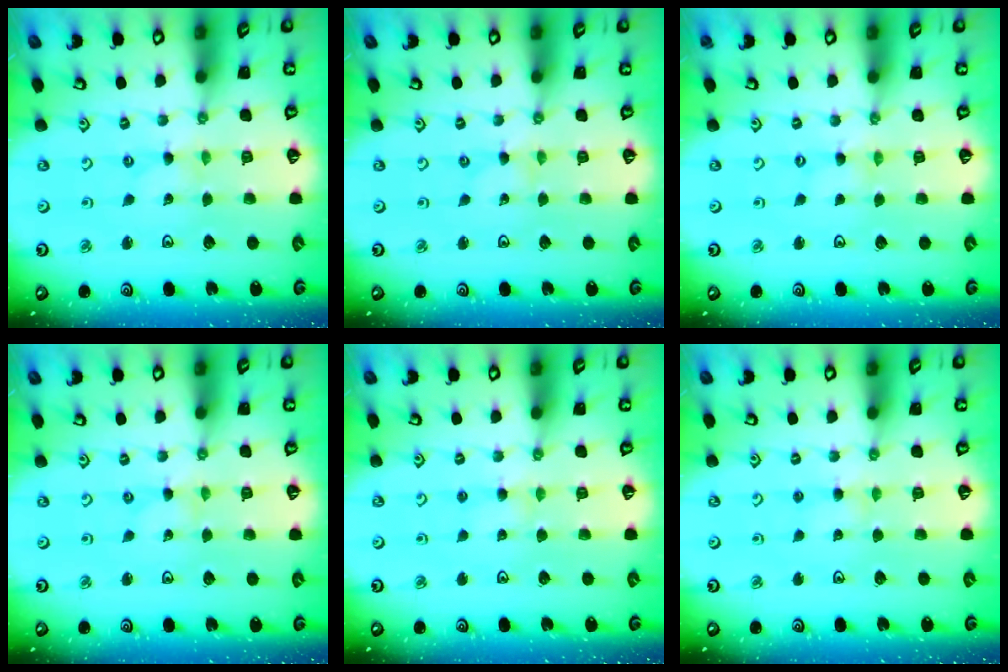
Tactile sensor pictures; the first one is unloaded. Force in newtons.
{"total": 0.0}
{"total": 0.0}
{"total": 0.0}
{"total": 2.9, "press": 2.9, "slide": 0.3}
{"total": 2.9, "press": 2.9, "slide": 0.3}